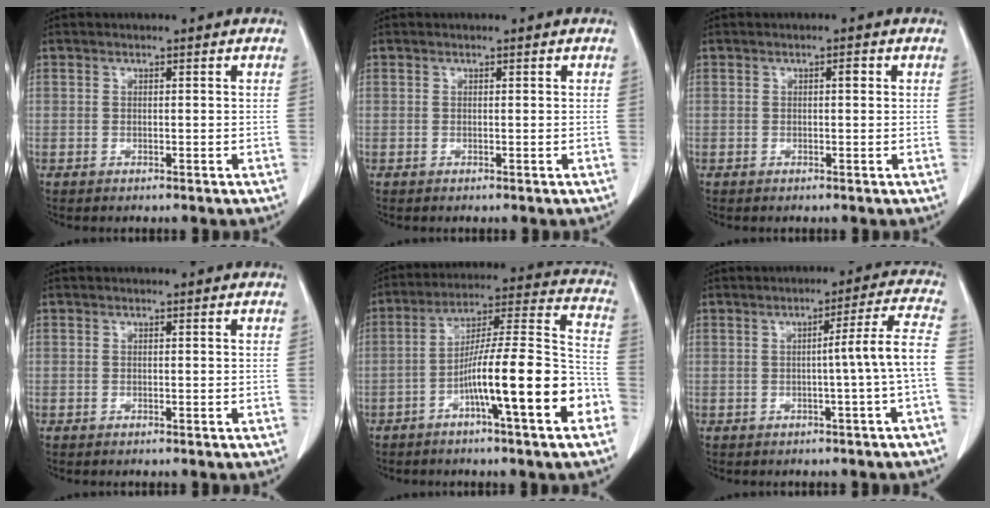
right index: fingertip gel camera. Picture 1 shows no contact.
{"total": 0.0}
{"total": 1.0, "force": [0.3, 0.3, 0.9], "torque": [-0.011, 0.004, 0.003]}
{"total": 0.0}
{"total": 16.6, "force": [-6.5, 0.7, 15.2], "torque": [-0.242, 0.011, -0.108]}
{"total": 6.8, "force": [-1.2, -1.7, 6.5], "torque": [-0.085, 0.013, -0.017]}